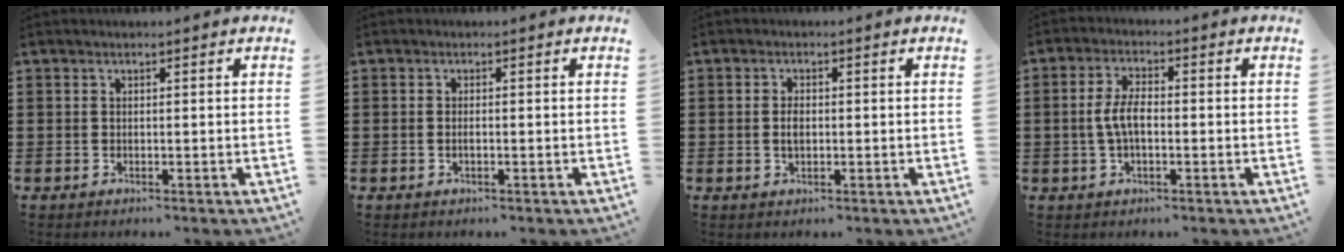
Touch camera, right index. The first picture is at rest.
{"total": 0.9, "force": [-0.3, 0.3, 0.8], "torque": [-0.016, -0.004, -0.003]}
{"total": 2.3, "force": [-0.2, 1.2, 2.0], "torque": [-0.039, 0.003, -0.004]}
{"total": 5.0, "force": [-0.5, 2.3, 4.4], "torque": [-0.103, -0.001, -0.016]}